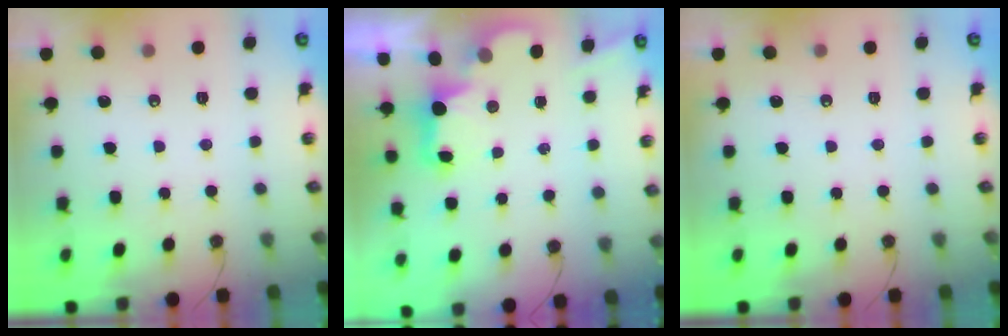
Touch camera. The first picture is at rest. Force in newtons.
{"total": 2.1, "press": 2.1, "slide": 0.5}
{"total": 0.0}